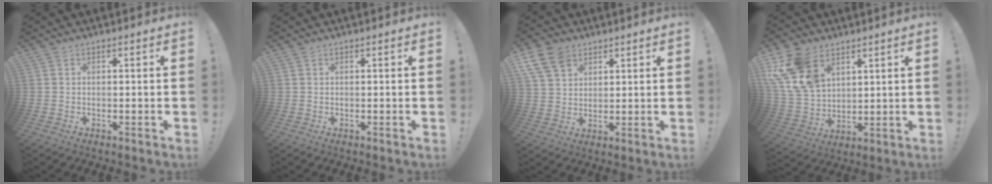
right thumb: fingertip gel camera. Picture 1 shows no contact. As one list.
[{"total": 0.0}, {"total": 9.8, "force": [5.9, 6.4, 4.5], "torque": [-0.090, -0.026, 0.117]}, {"total": 15.4, "force": [8.5, 10.0, 8.1], "torque": [-0.172, -0.038, 0.169]}]